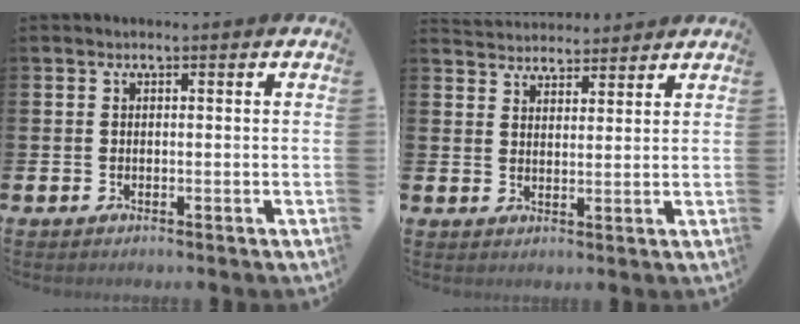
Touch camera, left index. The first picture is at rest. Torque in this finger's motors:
{"motor_torque": [0.54, -0.66, 0.22, 0.00]}